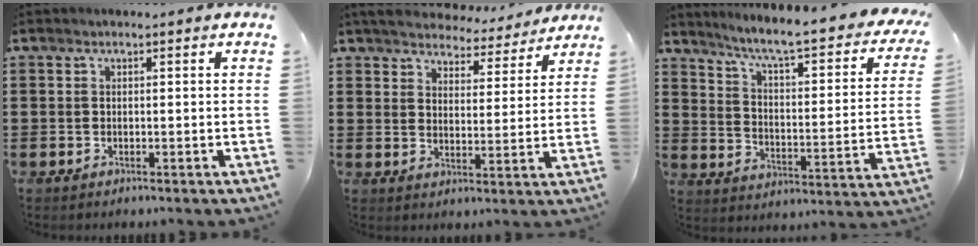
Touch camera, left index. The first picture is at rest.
{"total": 5.0, "force": [5.0, 0.6, 0.3], "torque": [-0.035, -0.036, 0.086]}
{"total": 6.3, "force": [5.0, -0.2, 3.9], "torque": [-0.089, -0.047, 0.072]}